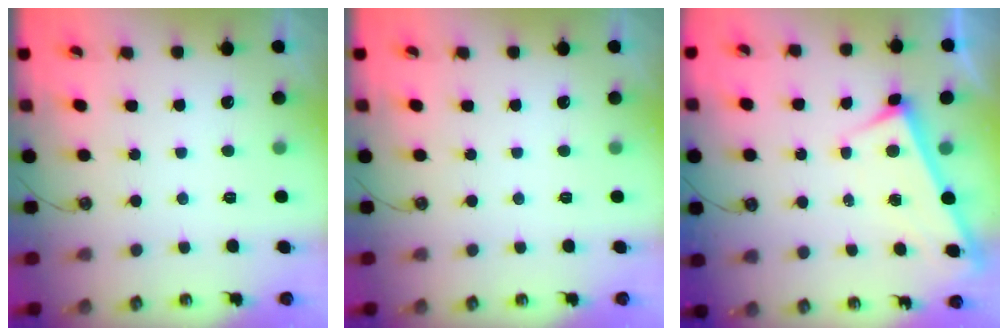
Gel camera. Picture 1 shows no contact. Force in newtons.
{"total": 0.0}
{"total": 3.2, "press": 3.2, "slide": 0.1}